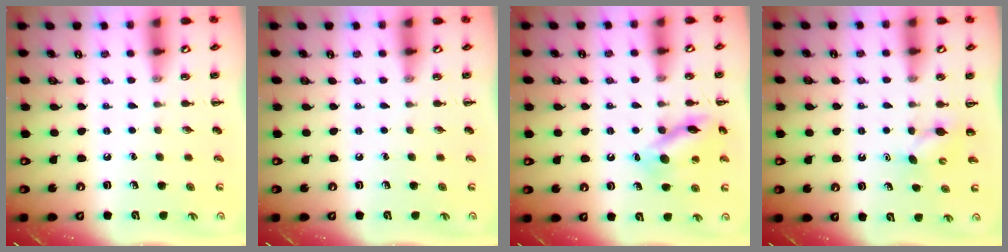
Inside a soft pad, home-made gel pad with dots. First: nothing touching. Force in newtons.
{"total": 0.0}
{"total": 13.4, "press": 13.4, "slide": 0.9}
{"total": 3.2, "press": 3.1, "slide": 0.8}